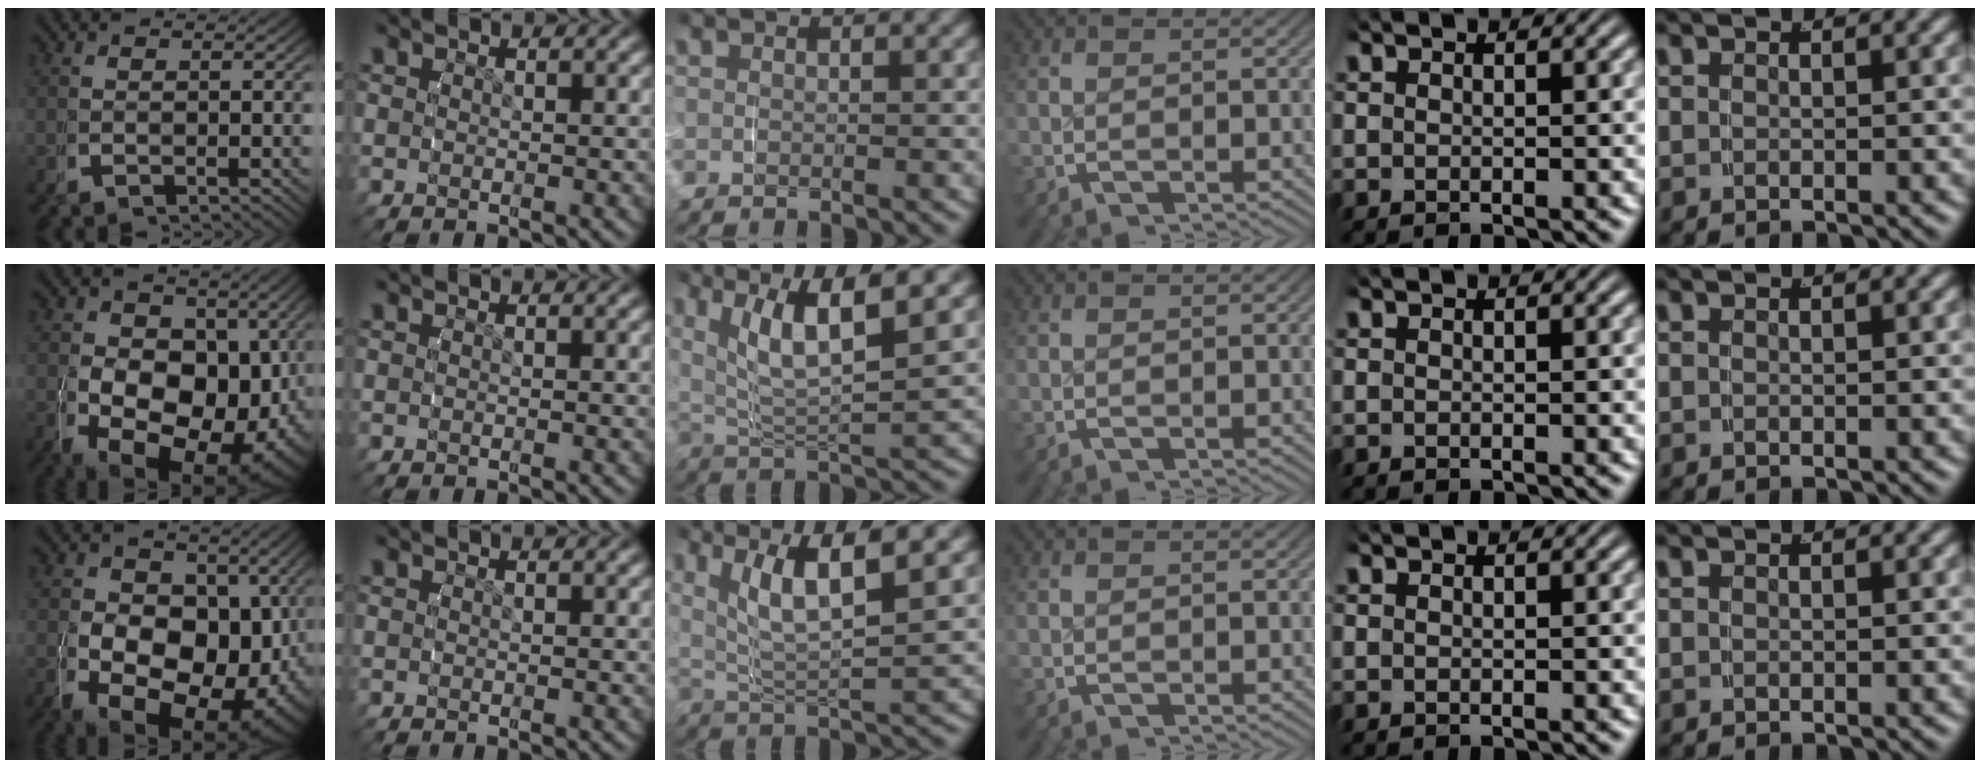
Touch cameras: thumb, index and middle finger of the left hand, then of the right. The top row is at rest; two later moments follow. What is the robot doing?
{"motion": "grasp_and_lifting", "object": "water bottle"}